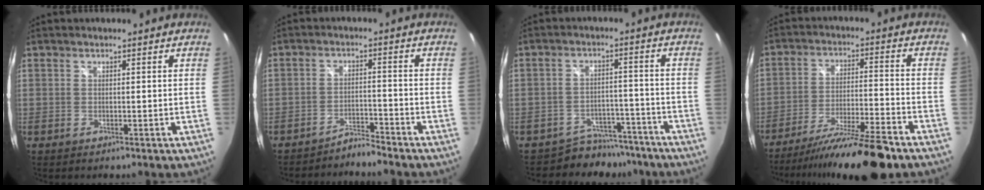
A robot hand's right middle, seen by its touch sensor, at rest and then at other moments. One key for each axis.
{"total": 3.6, "fx": -3.6, "fy": -0.2, "fz": 0.1, "tx": -0.011, "ty": 0.004, "tz": -0.062}
{"total": 8.6, "fx": -7.6, "fy": 4.0, "fz": 0.3, "tx": -0.011, "ty": 0.021, "tz": -0.105}
{"total": 16.2, "fx": -13.7, "fy": 0.4, "fz": 8.8, "tx": -0.166, "ty": -0.023, "tz": -0.222}